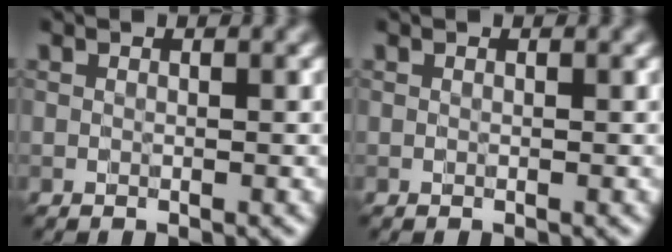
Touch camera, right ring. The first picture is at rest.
{"total": 0.0}